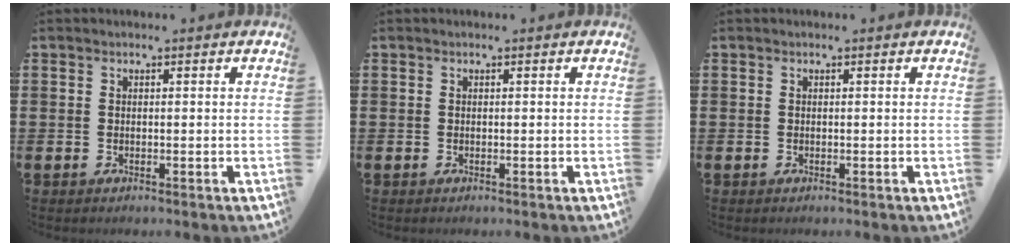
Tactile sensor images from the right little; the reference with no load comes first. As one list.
[{"total": 0.0}, {"total": 0.0}]